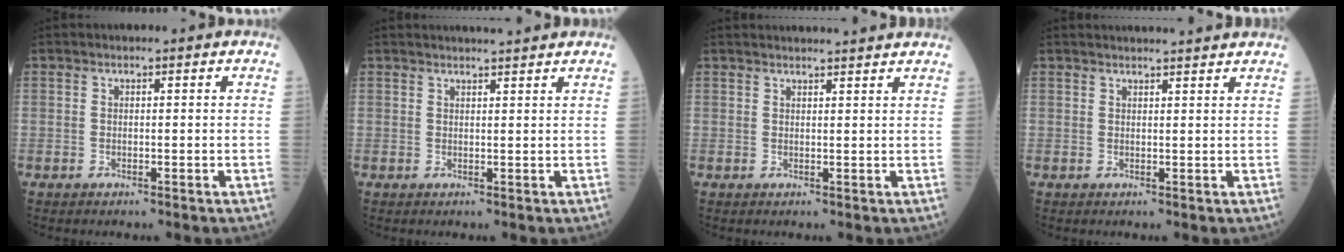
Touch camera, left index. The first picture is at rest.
{"total": 4.2, "force": [3.9, -0.2, 1.4], "torque": [-0.018, 0.018, 0.051]}
{"total": 7.7, "force": [7.4, -0.1, 2.1], "torque": [-0.022, 0.024, 0.078]}
{"total": 7.3, "force": [7.0, -0.2, 2.0], "torque": [-0.020, 0.023, 0.073]}